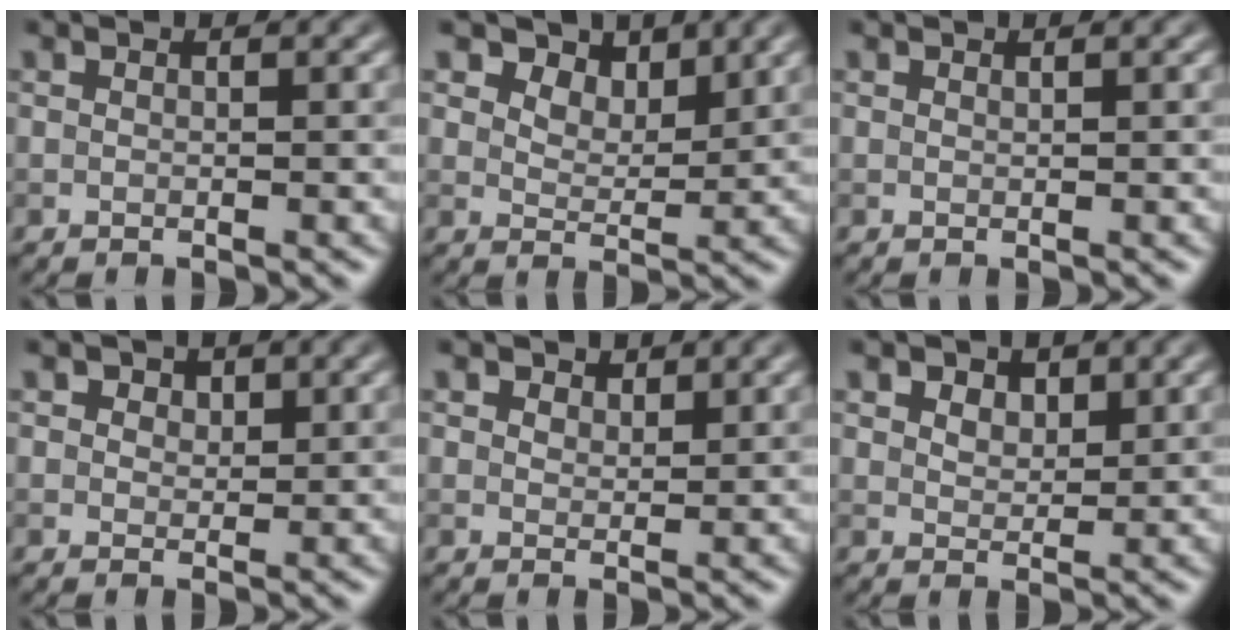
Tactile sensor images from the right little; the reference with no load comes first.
{"total": 5.4, "force": [4.0, 2.9, 2.2], "torque": [-0.059, -0.010, 0.069]}
{"total": 0.0}
{"total": 2.4, "force": [1.4, 1.6, 1.1], "torque": [-0.016, 0.000, 0.012]}
{"total": 2.2, "force": [1.6, 1.3, 0.7], "torque": [-0.017, -0.004, 0.020]}
{"total": 3.5, "force": [2.2, 2.1, 1.7], "torque": [-0.036, 0.008, 0.024]}